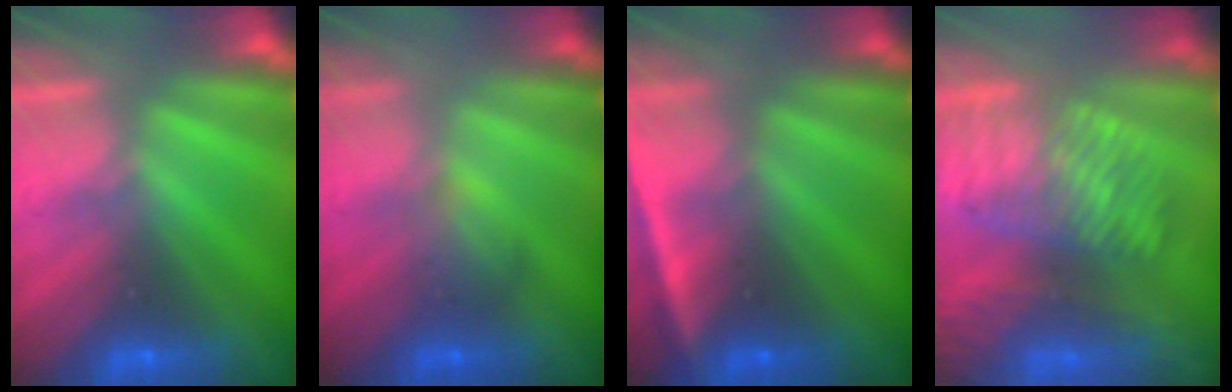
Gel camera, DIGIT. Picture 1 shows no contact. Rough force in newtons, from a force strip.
{"total": 2.0}
{"total": 4.6}
{"total": 11.8}